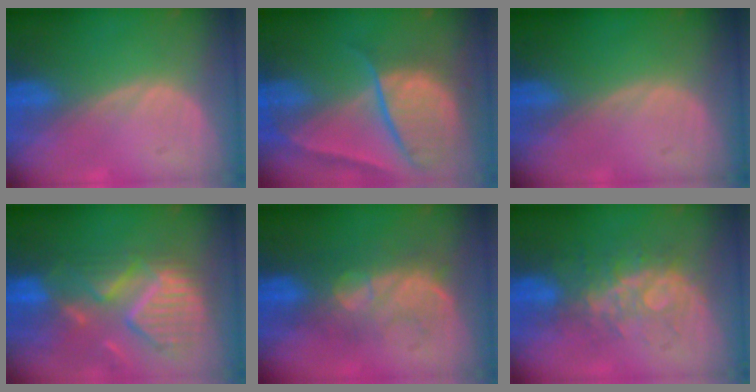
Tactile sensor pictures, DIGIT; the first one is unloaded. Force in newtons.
{"total": 10.6, "press": 8.9, "slide": 5.8}
{"total": 0.0}
{"total": 11.9, "press": 10.3, "slide": 5.9}
{"total": 8.1, "press": 7.7, "slide": 2.5}
{"total": 7.7, "press": 7.1, "slide": 3.1}